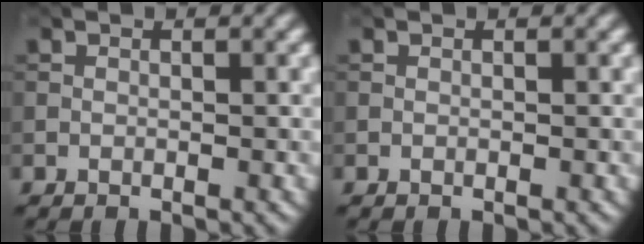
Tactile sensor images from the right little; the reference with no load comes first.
{"total": 0.0}